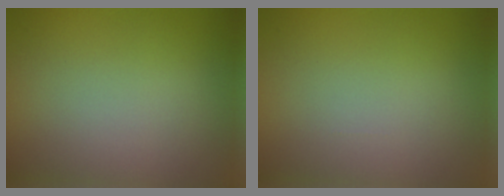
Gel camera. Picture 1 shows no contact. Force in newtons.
{"total": 0.0}